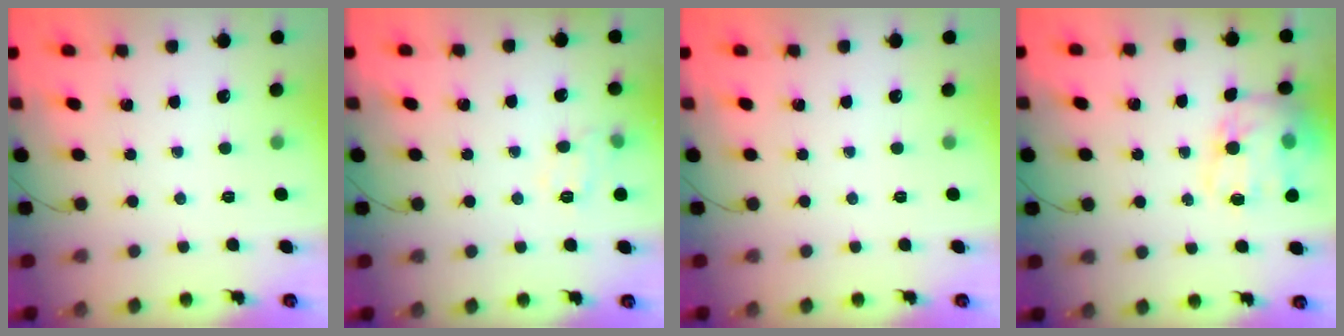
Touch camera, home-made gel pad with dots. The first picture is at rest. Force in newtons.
{"total": 8.5, "press": 8.4, "slide": 1.2}
{"total": 0.0}
{"total": 13.4, "press": 13.2, "slide": 2.7}